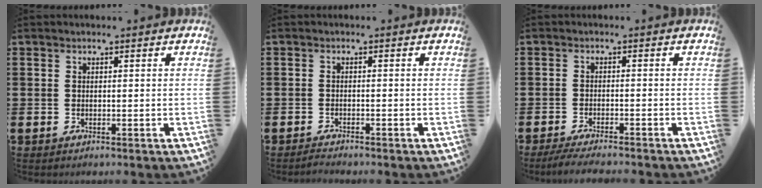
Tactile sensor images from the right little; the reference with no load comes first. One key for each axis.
{"total": 0.9, "fx": -0.9, "fy": 0.0, "fz": 0.1, "tx": -0.005, "ty": -0.001, "tz": -0.017}
{"total": 2.2, "fx": -2.0, "fy": 0.0, "fz": 1.0, "tx": -0.015, "ty": 0.003, "tz": -0.037}